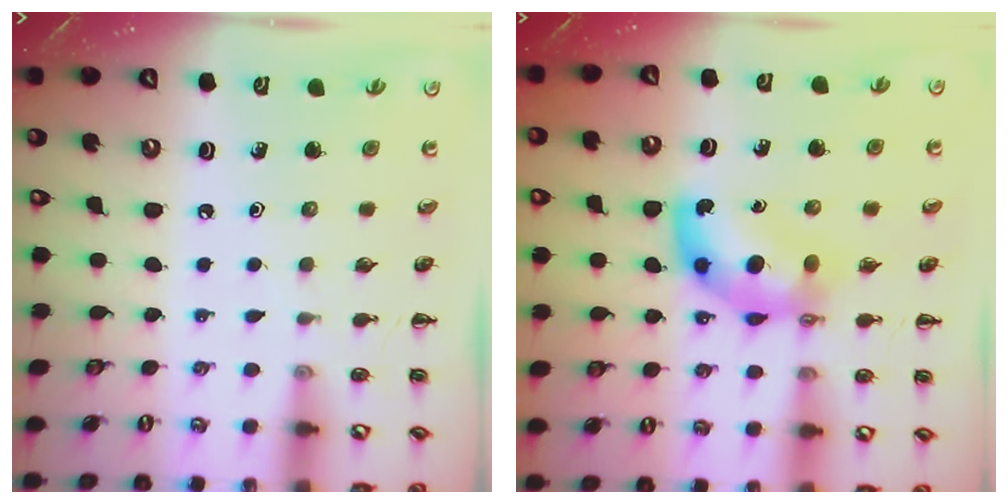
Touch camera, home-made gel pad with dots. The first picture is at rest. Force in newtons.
{"total": 8.3, "press": 8.2, "slide": 1.4}